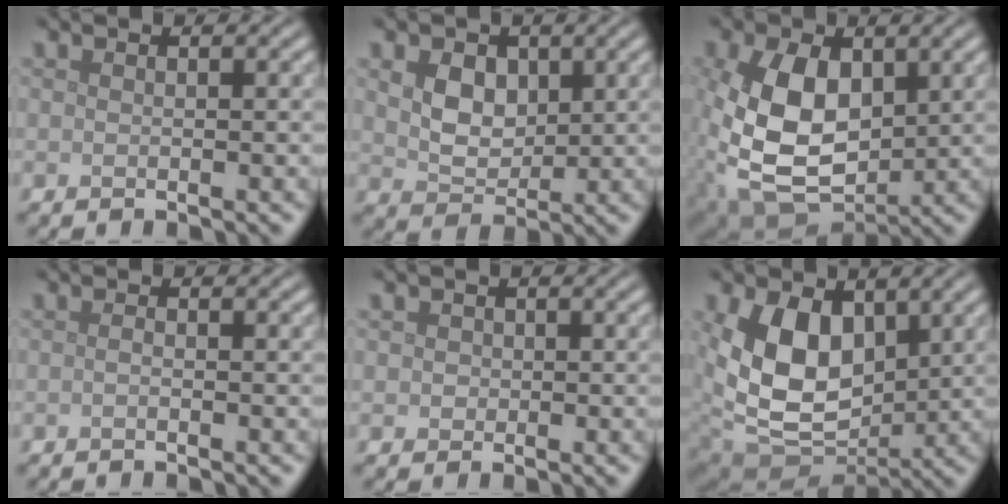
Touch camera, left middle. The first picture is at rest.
{"total": 4.3, "force": [1.5, 3.2, 2.5], "torque": [-0.056, -0.006, 0.028]}
{"total": 11.4, "force": [0.8, 7.5, 8.5], "torque": [-0.208, -0.018, 0.027]}
{"total": 0.5, "force": [-0.2, 0.3, 0.4], "torque": [-0.009, 0.001, -0.004]}
{"total": 1.3, "force": [0.3, 1.2, 0.4], "torque": [0.001, 0.002, 0.005]}
{"total": 9.8, "force": [1.8, 6.9, 6.7], "torque": [-0.141, -0.024, 0.034]}